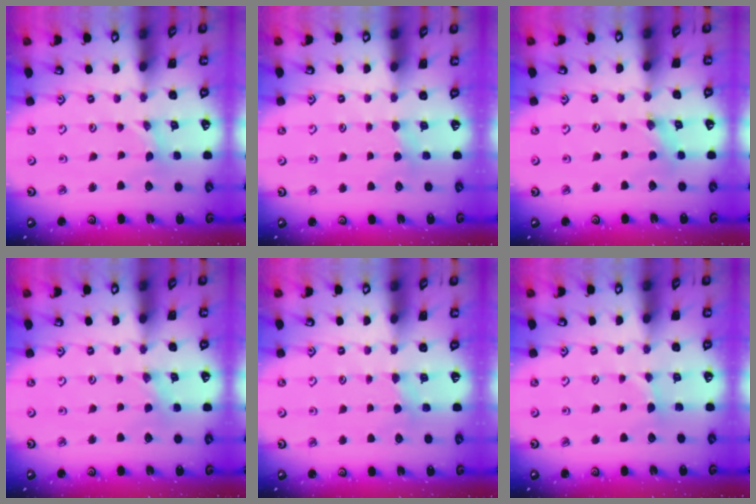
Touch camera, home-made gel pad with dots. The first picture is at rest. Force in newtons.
{"total": 2.6, "press": 2.6, "slide": 0.5}
{"total": 0.9, "press": 0.8, "slide": 0.3}
{"total": 1.8, "press": 1.7, "slide": 0.4}
{"total": 2.6, "press": 2.6, "slide": 0.5}
{"total": 2.4, "press": 2.4, "slide": 0.4}